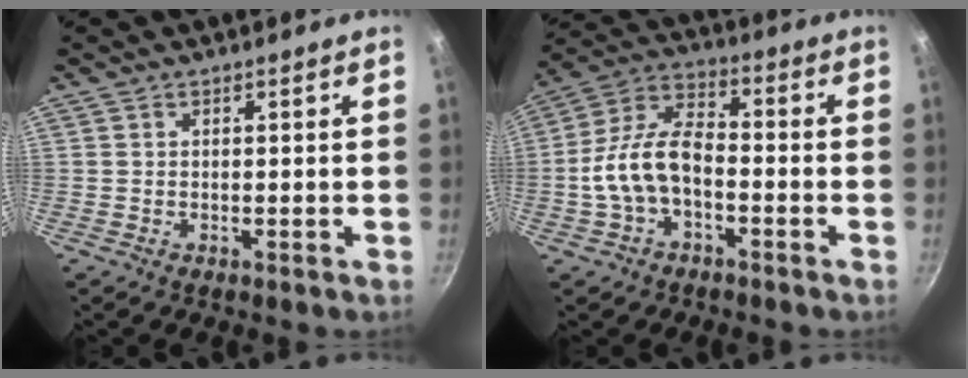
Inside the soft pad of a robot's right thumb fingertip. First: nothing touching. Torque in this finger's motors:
{"motor_torque": [0.01, 0.51, 0.24, -0.26, 0.28]}